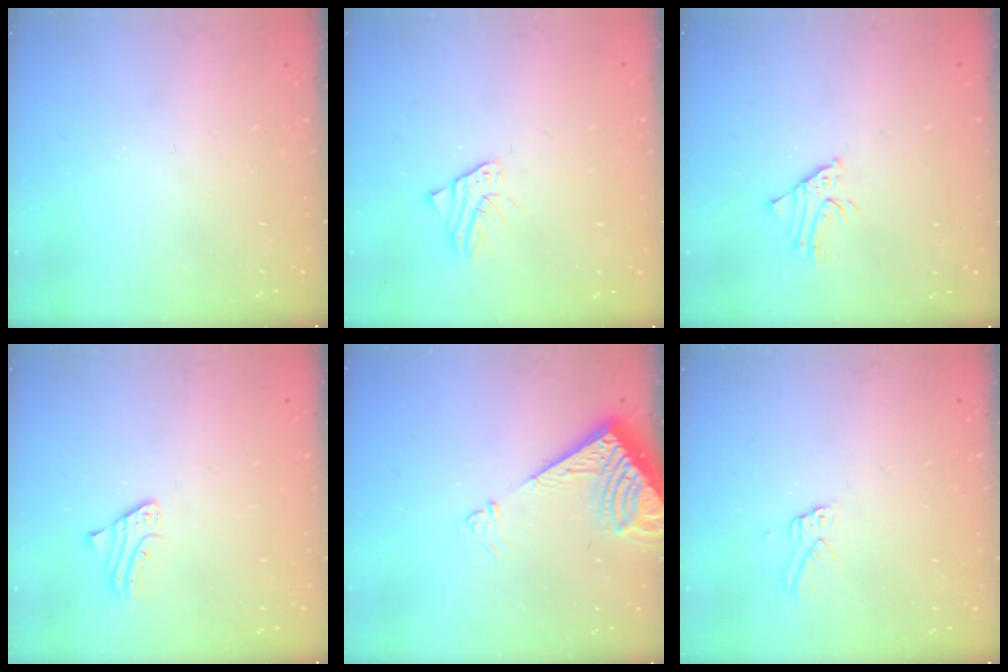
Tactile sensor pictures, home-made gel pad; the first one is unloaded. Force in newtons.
{"total": 2.5, "press": 2.5, "slide": 0.2}
{"total": 1.9, "press": 1.9, "slide": 0.1}
{"total": 2.7, "press": 2.7, "slide": 0.1}
{"total": 7.5, "press": 7.4, "slide": 1.0}
{"total": 2.9, "press": 2.9, "slide": 0.2}